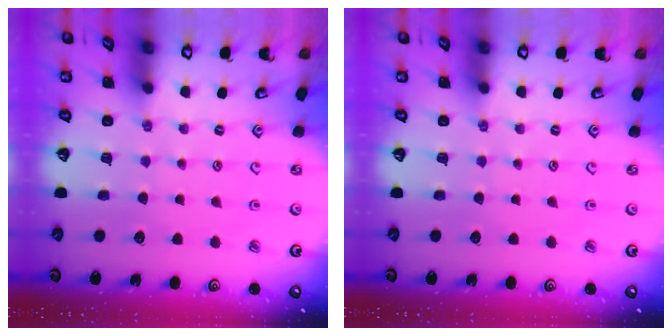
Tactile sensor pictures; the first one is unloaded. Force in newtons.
{"total": 0.0}